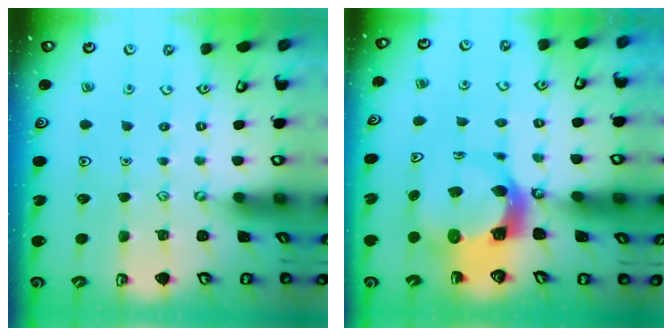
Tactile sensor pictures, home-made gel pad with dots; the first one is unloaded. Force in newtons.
{"total": 6.9, "press": 6.8, "slide": 0.7}